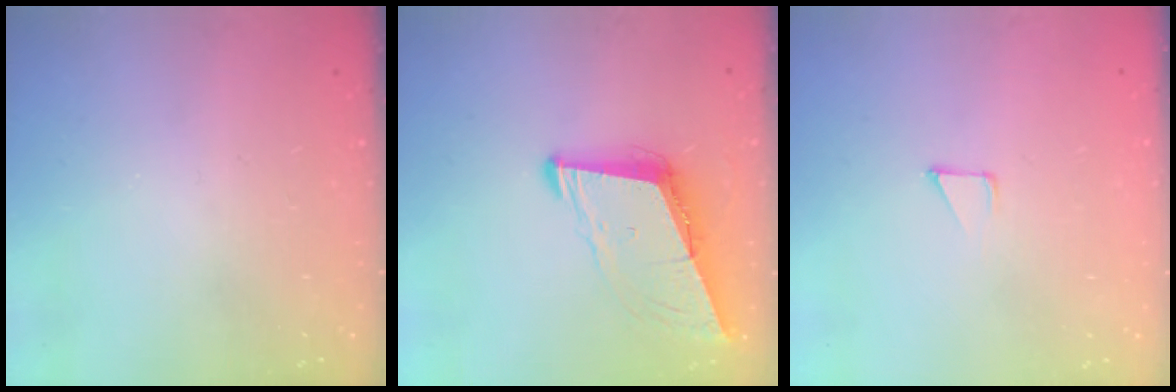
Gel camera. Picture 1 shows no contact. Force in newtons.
{"total": 8.9, "press": 8.1, "slide": 3.6}
{"total": 3.4, "press": 3.4, "slide": 0.3}